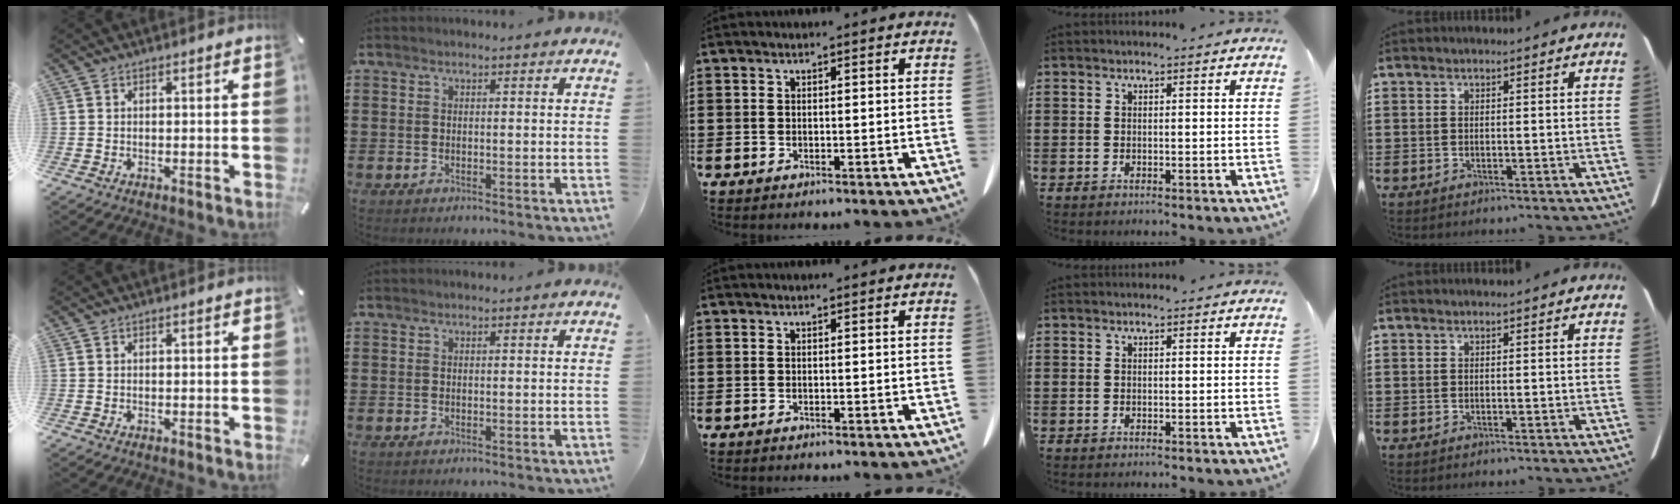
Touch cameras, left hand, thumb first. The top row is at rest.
{}